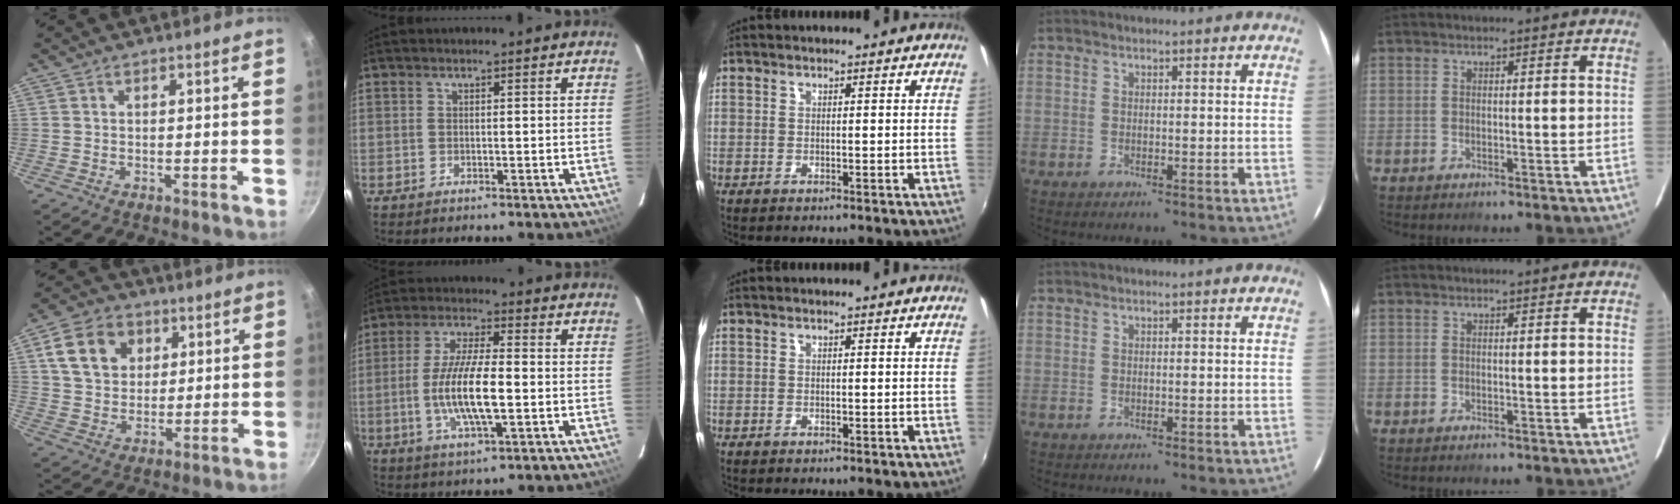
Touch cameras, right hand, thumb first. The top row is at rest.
{"thumb": {"total": 11.8, "force": [4.1, 9.1, 6.2], "torque": [-0.088, 0.000, 0.069]}, "index": {"total": 11.6, "force": [-2.0, 2.9, 11.0], "torque": [-0.218, -0.006, -0.037]}}